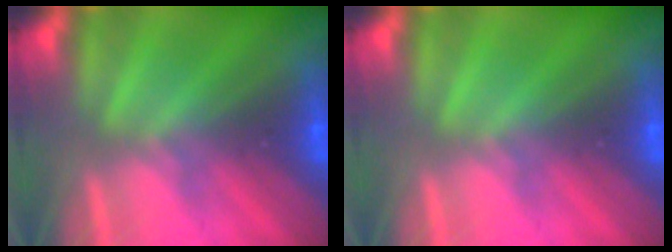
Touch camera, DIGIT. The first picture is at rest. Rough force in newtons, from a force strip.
{"total": 0.0}